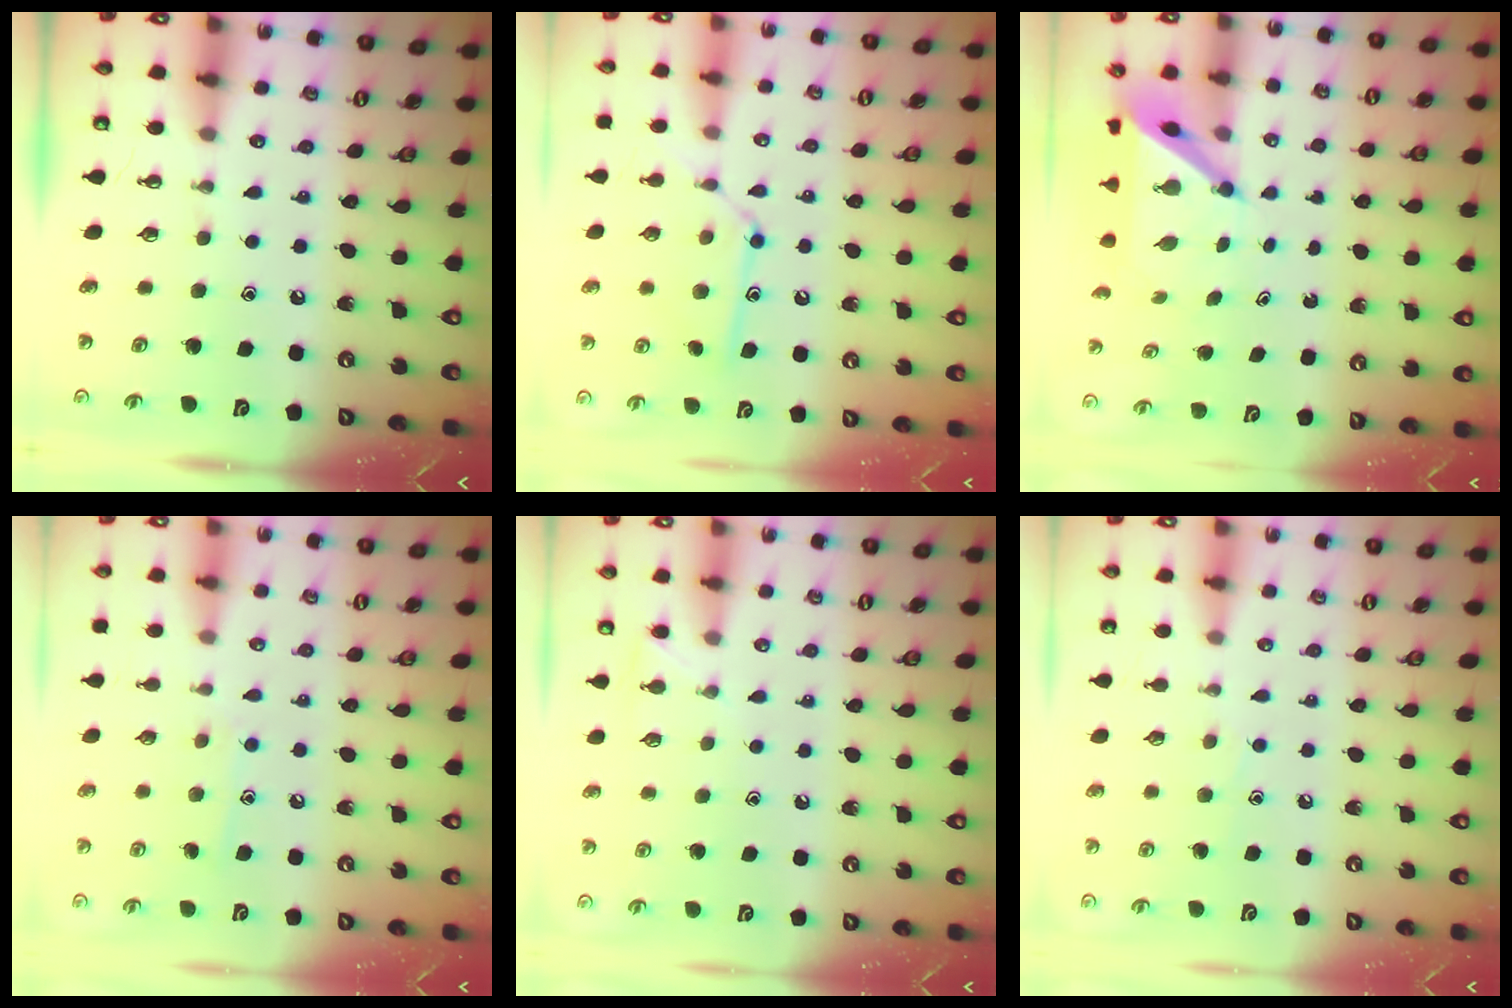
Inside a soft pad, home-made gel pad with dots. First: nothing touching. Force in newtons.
{"total": 12.9, "press": 12.9, "slide": 0.8}
{"total": 6.1, "press": 6.1, "slide": 0.4}
{"total": 6.8, "press": 6.8, "slide": 0.4}
{"total": 4.0, "press": 4.0, "slide": 0.5}
{"total": 5.5, "press": 5.5, "slide": 0.6}